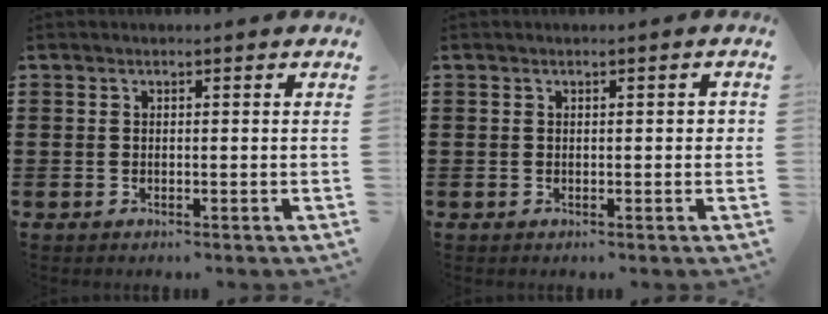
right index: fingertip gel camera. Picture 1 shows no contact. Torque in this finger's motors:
{"motor_torque": [0.42, 0.37, 0.02, 0.03]}